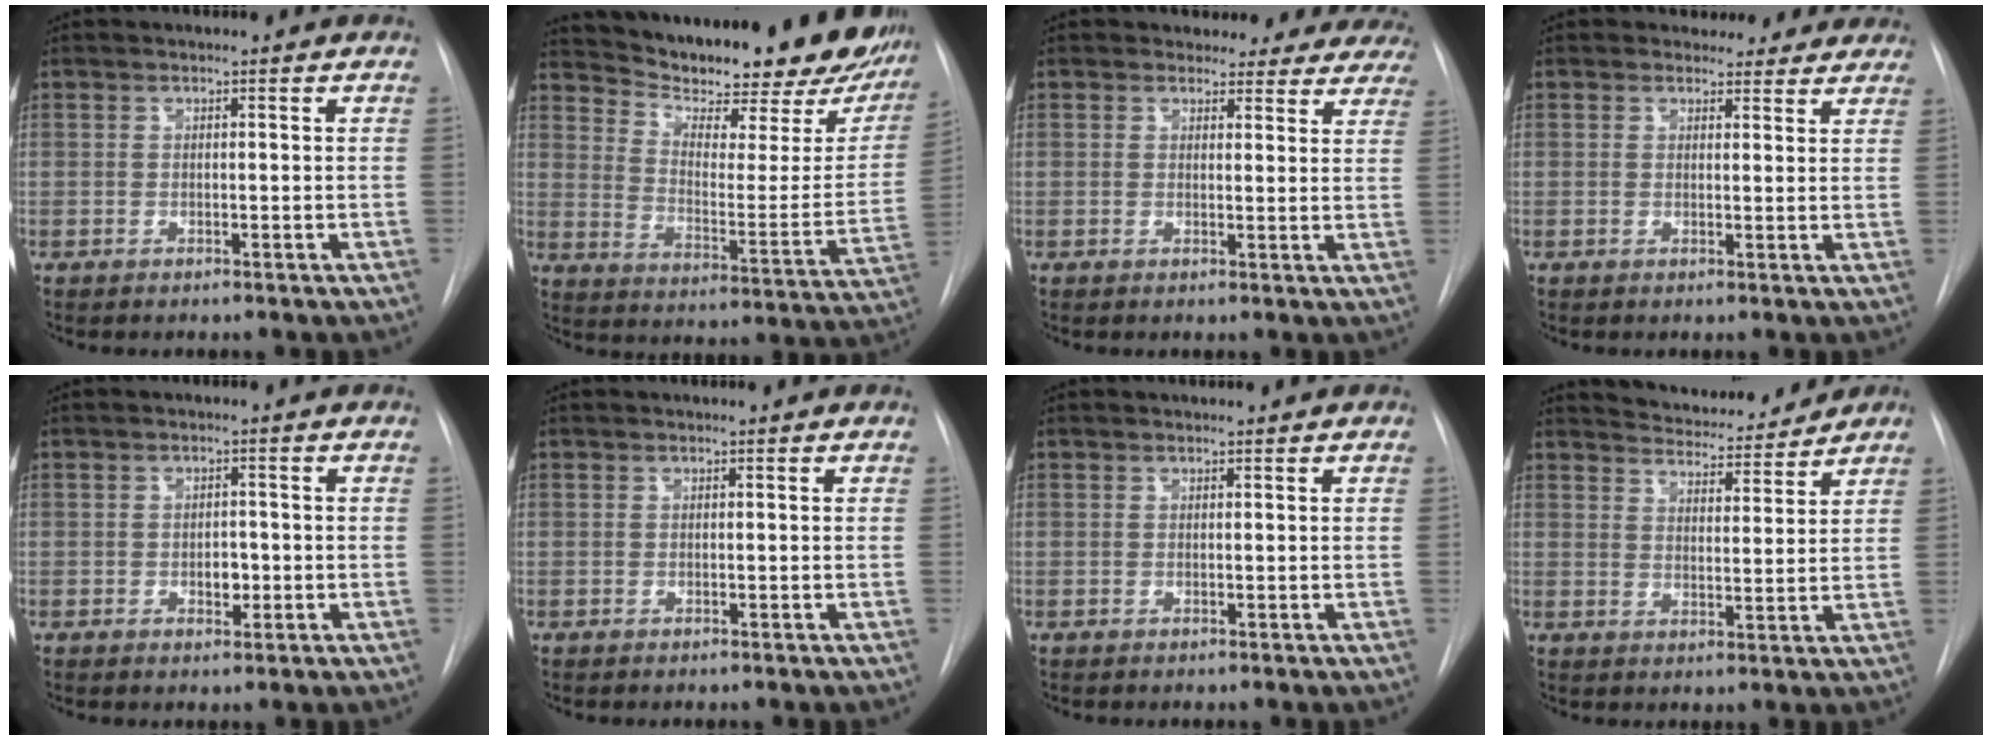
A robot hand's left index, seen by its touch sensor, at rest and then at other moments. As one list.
[{"total": 26.4, "force": [22.6, 6.5, 11.9], "torque": [-0.183, -0.066, 0.289]}, {"total": 12.1, "force": [11.0, 5.0, 1.0], "torque": [0.026, -0.023, 0.095]}, {"total": 7.1, "force": [6.2, 3.4, 0.3], "torque": [0.030, -0.002, 0.047]}, {"total": 2.4, "force": [-1.3, 1.4, 1.5], "torque": [-0.020, -0.003, -0.016]}, {"total": 0.0}, {"total": 0.0}, {"total": 9.5, "force": [9.0, 2.1, 2.0], "torque": [-0.029, -0.002, 0.125]}]